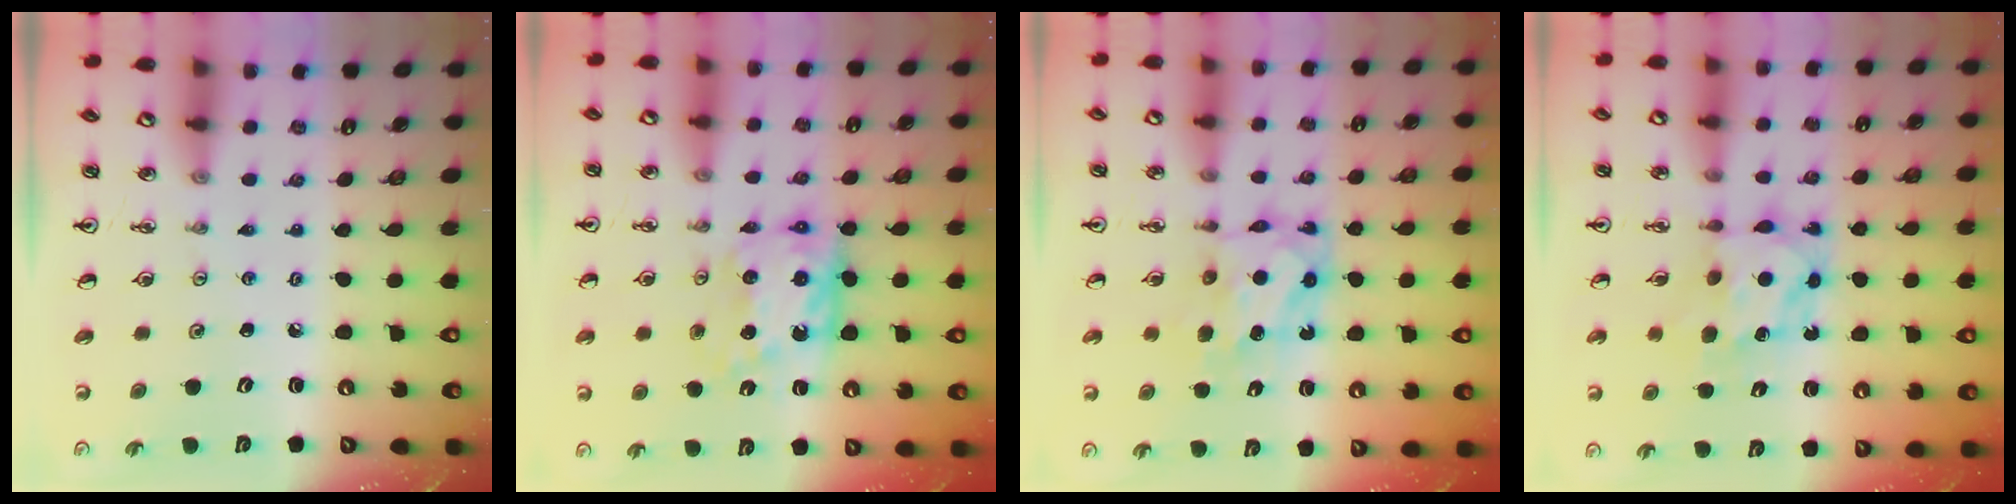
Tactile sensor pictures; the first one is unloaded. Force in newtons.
{"total": 11.6, "press": 11.6, "slide": 0.5}
{"total": 7.1, "press": 7.1, "slide": 0.4}
{"total": 6.9, "press": 6.9, "slide": 0.2}